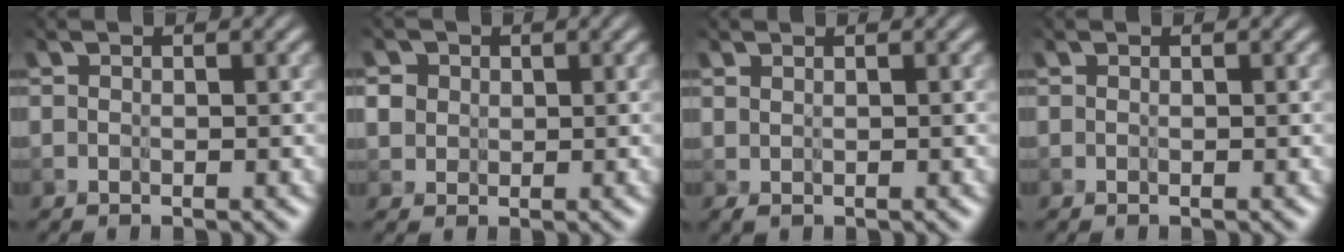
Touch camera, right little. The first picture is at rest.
{"total": 3.2, "force": [1.0, 3.0, 0.9], "torque": [-0.019, 0.024, -0.003]}
{"total": 1.3, "force": [0.7, 0.5, 1.0], "torque": [-0.026, 0.001, 0.014]}
{"total": 0.0}